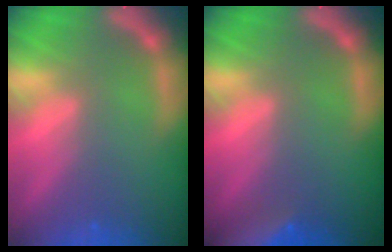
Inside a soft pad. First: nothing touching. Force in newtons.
{"total": 9.4}